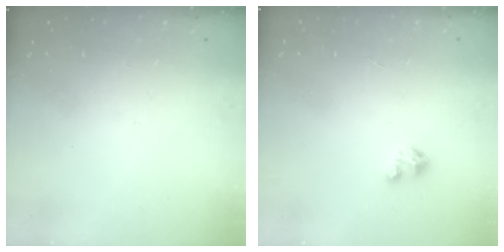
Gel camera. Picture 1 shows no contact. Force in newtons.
{"total": 1.7, "press": 1.7, "slide": 0.1}